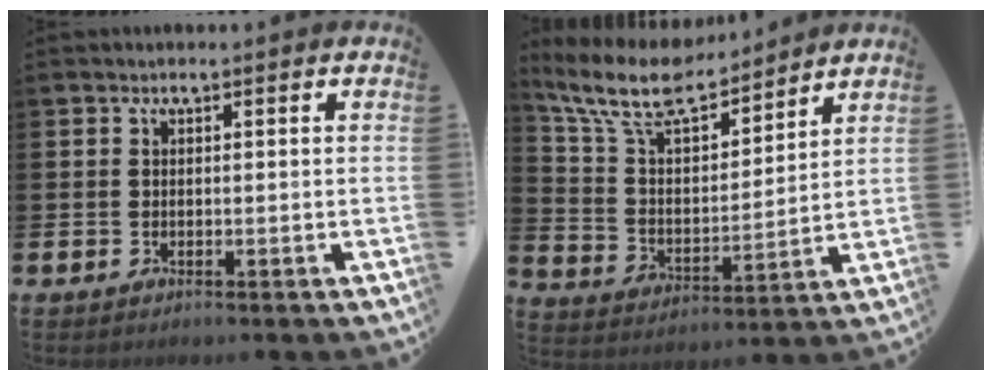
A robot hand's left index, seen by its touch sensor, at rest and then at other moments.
{"total": 10.9, "force": [9.5, 2.9, 4.5], "torque": [-0.134, -0.051, 0.169]}